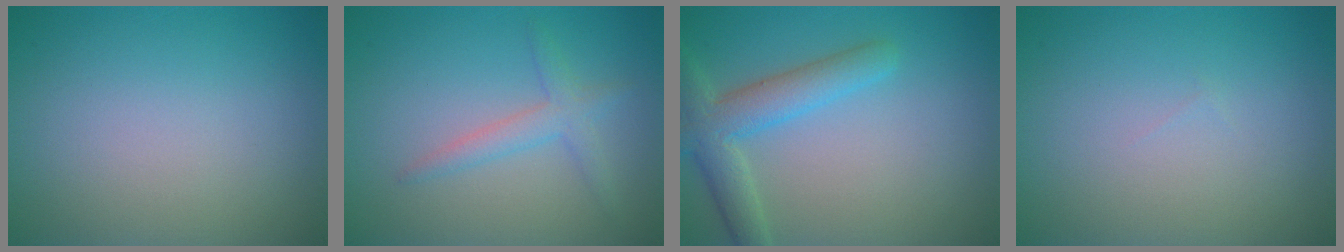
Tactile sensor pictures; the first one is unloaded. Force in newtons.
{"total": 2.1, "press": 2.1, "slide": 0.1}
{"total": 4.4, "press": 4.4, "slide": 0.2}
{"total": 0.0}